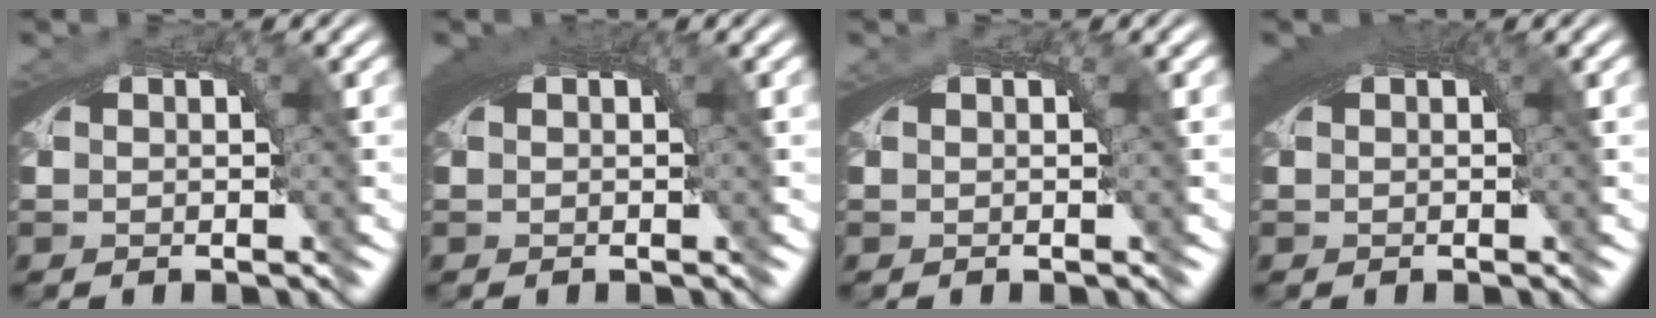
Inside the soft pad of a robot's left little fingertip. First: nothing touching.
{"total": 2.0, "force": [0.8, 0.3, 1.8], "torque": [-0.024, 0.006, 0.012]}
{"total": 0.0}
{"total": 2.5, "force": [1.1, 0.5, 2.2], "torque": [-0.026, 0.007, 0.015]}